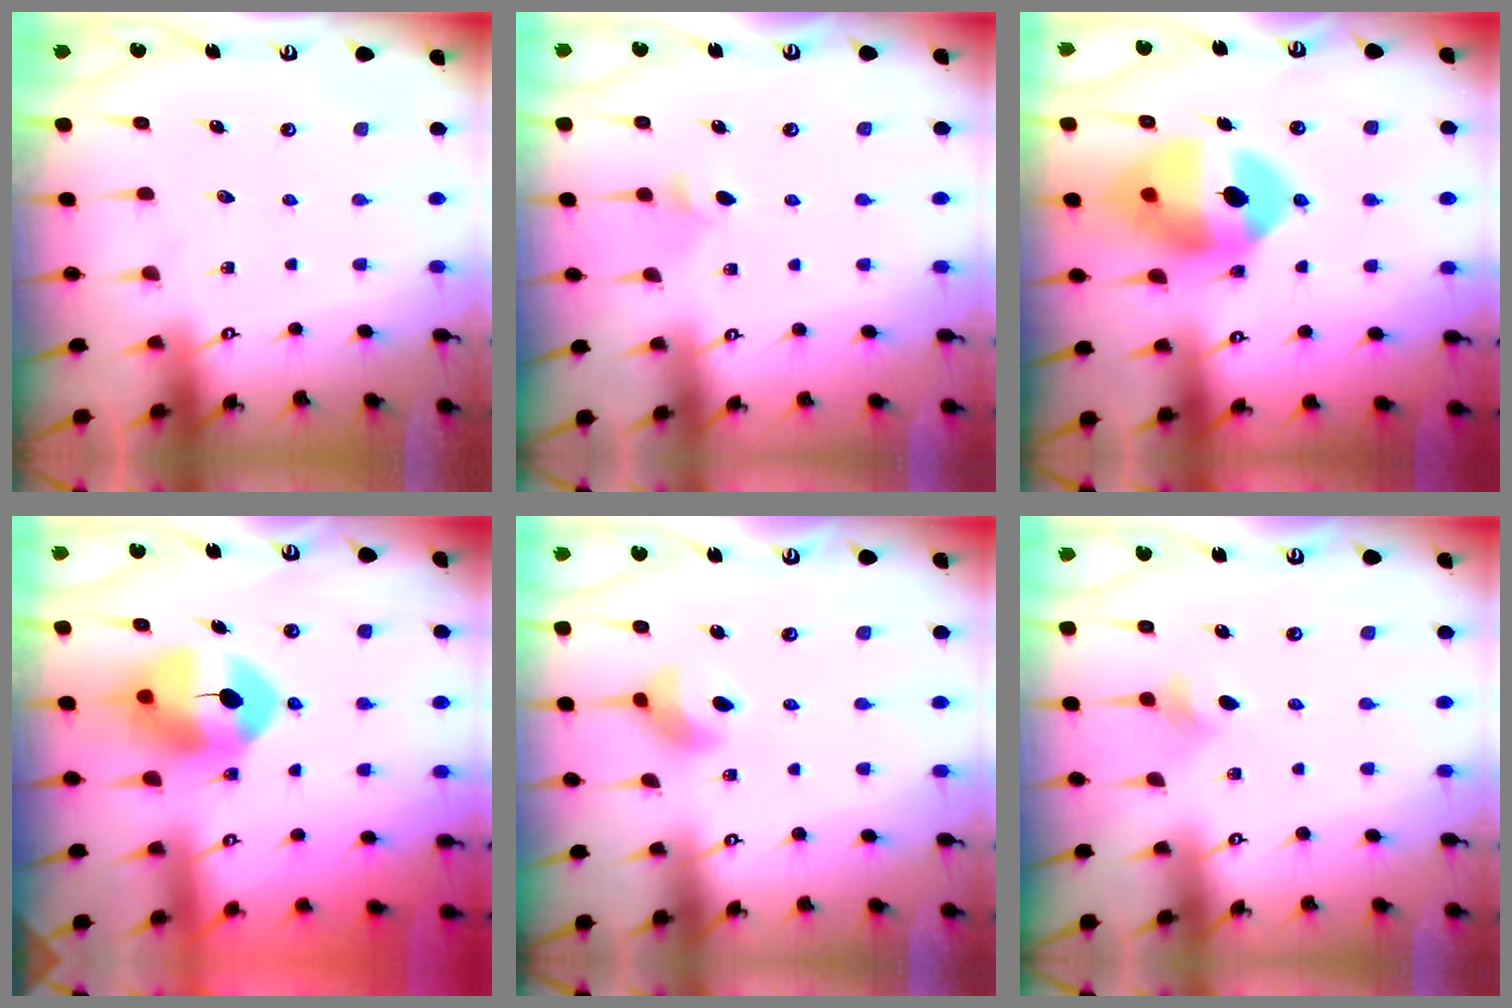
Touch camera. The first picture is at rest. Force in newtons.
{"total": 3.4, "press": 3.3, "slide": 0.7}
{"total": 13.9, "press": 13.8, "slide": 1.7}
{"total": 8.8, "press": 8.7, "slide": 1.2}
{"total": 6.8, "press": 6.8, "slide": 0.5}
{"total": 4.3, "press": 4.2, "slide": 0.9}